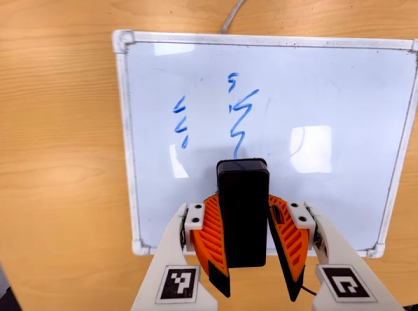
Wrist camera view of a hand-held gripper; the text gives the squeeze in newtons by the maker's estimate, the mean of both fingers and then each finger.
{"total": 7.5, "left": 7.9, "right": 7.1}